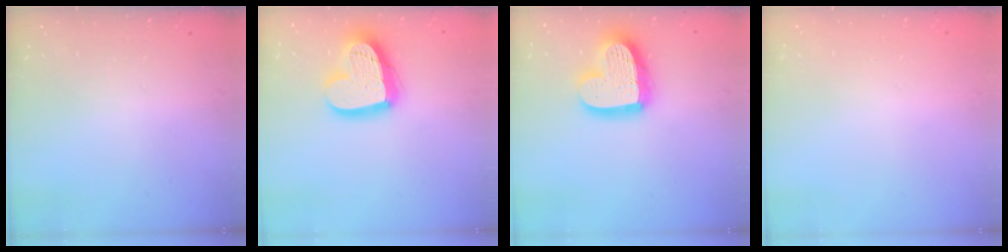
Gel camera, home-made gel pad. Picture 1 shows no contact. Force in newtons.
{"total": 21.4, "press": 21.3, "slide": 2.1}
{"total": 17.9, "press": 17.8, "slide": 1.7}
{"total": 0.0}